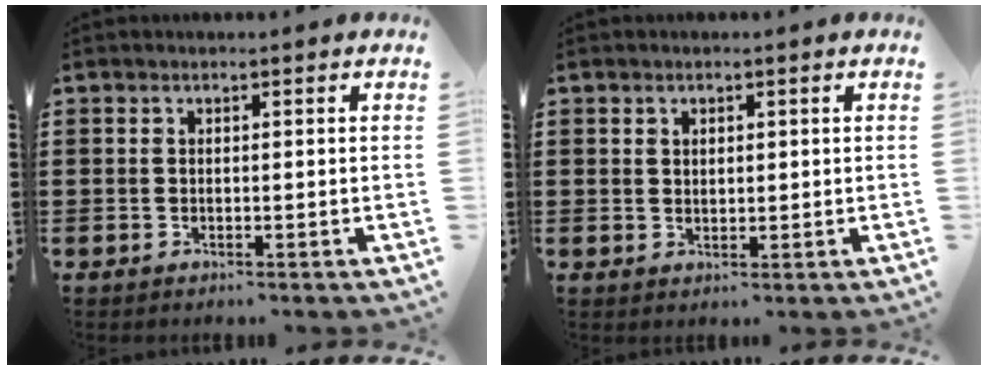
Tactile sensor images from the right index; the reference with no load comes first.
{"total": 1.3, "force": [0.8, 0.9, 0.5], "torque": [-0.010, 0.004, 0.016]}